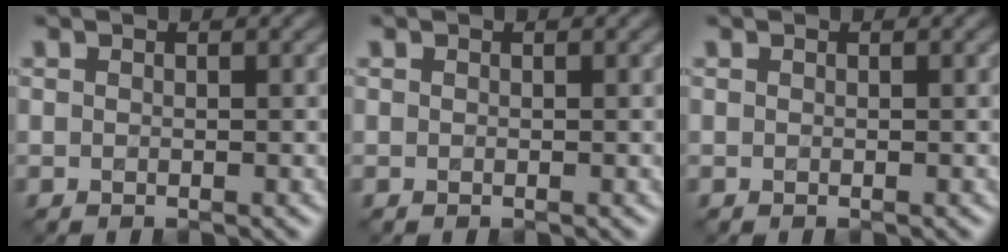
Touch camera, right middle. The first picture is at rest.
{"total": 0.0}
{"total": 0.0}